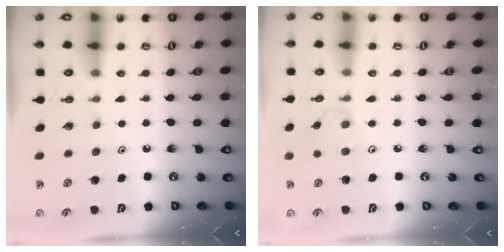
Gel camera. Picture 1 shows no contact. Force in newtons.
{"total": 2.1, "press": 2.1, "slide": 0.4}